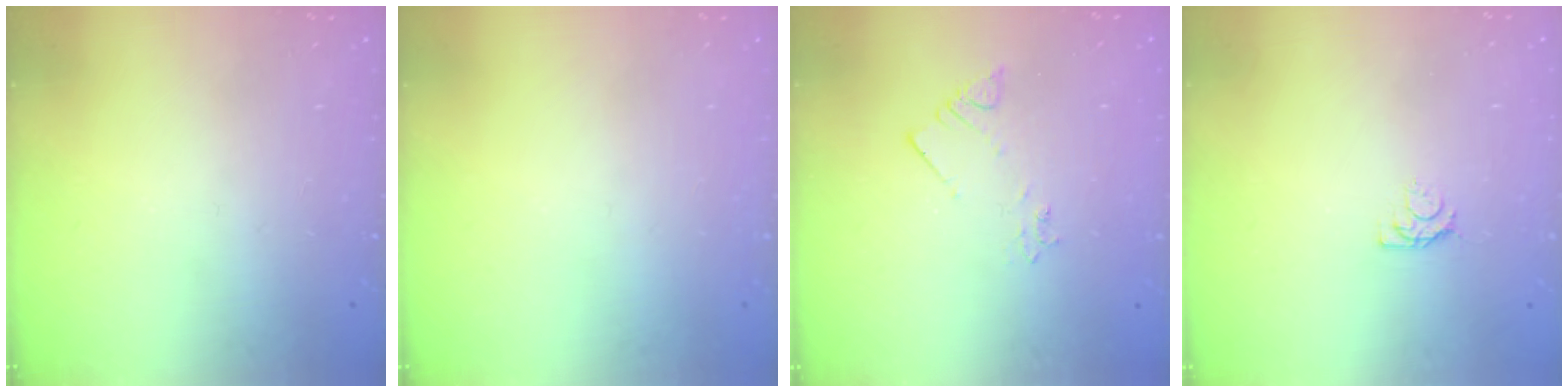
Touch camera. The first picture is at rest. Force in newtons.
{"total": 0.0}
{"total": 2.1, "press": 2.1, "slide": 0.4}
{"total": 3.4, "press": 3.4, "slide": 0.5}